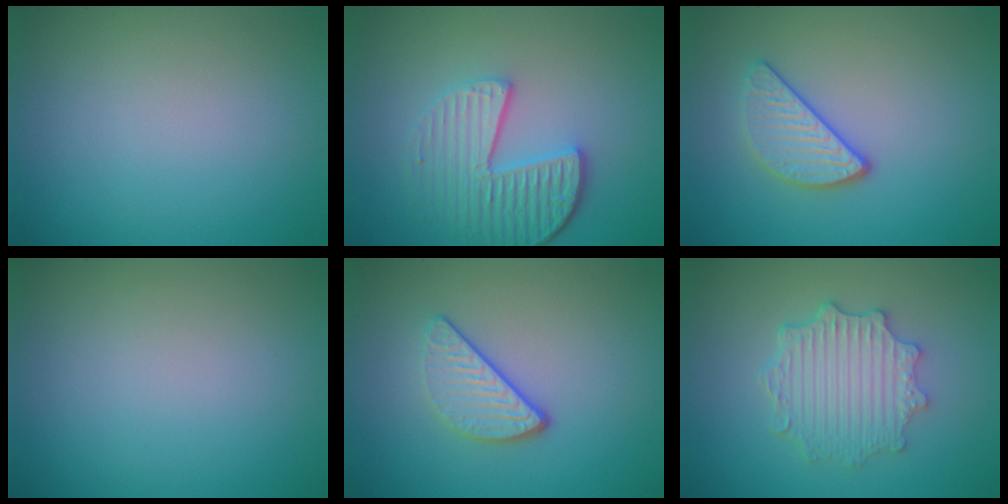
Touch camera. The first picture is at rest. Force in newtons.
{"total": 4.9, "press": 3.9, "slide": 2.9}
{"total": 3.0, "press": 2.6, "slide": 1.3}
{"total": 0.0}
{"total": 3.2, "press": 2.6, "slide": 2.0}
{"total": 4.5, "press": 3.7, "slide": 2.7}